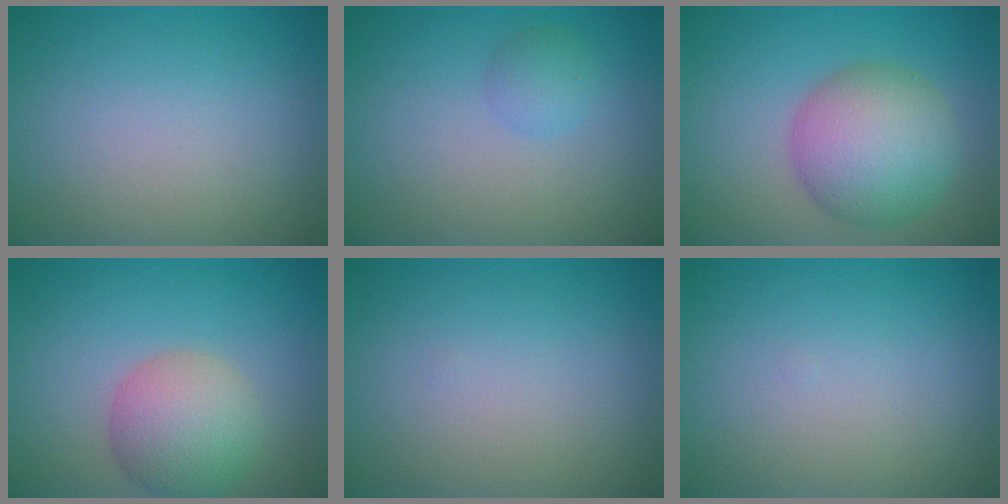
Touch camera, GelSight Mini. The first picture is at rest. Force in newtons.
{"total": 1.6, "press": 1.5, "slide": 0.1}
{"total": 7.6, "press": 7.6, "slide": 0.4}
{"total": 5.4, "press": 5.4, "slide": 0.4}
{"total": 0.0}
{"total": 0.0}